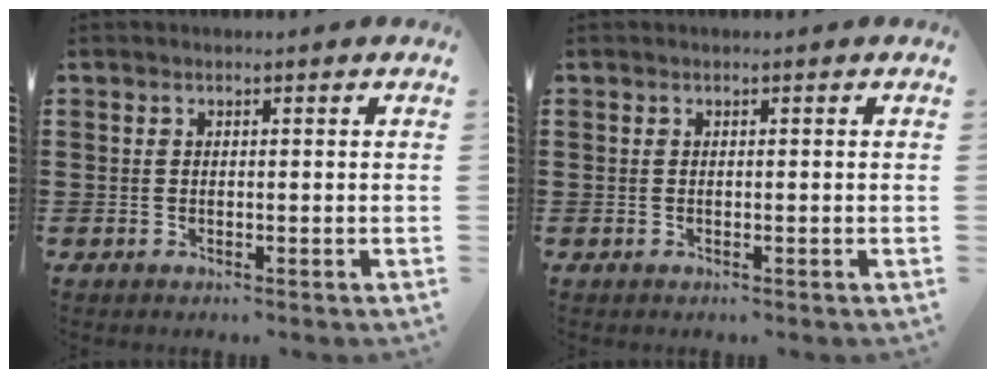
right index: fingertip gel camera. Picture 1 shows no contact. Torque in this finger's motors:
{"motor_torque": [-0.04, 0.04, 0.00, 0.00]}